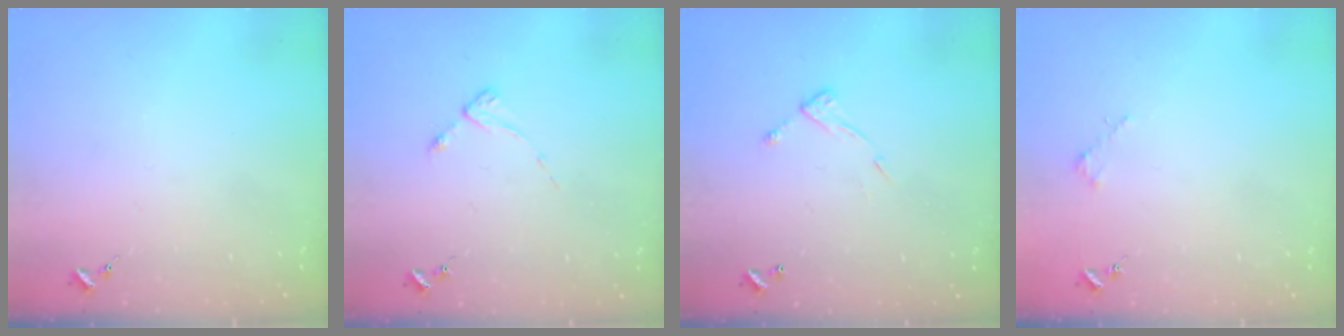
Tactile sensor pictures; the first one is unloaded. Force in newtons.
{"total": 2.7, "press": 2.7, "slide": 0.3}
{"total": 7.7, "press": 7.7, "slide": 0.6}
{"total": 1.8, "press": 1.8, "slide": 0.2}